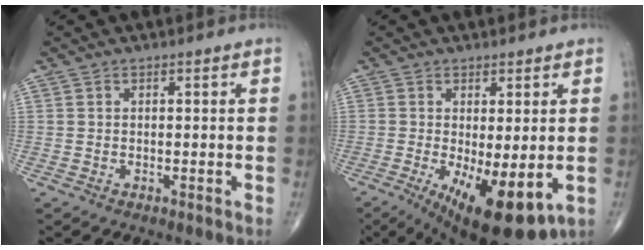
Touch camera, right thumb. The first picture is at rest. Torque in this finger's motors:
{"motor_torque": [0.04, 1.07, 0.42, 0.02, 0.14]}